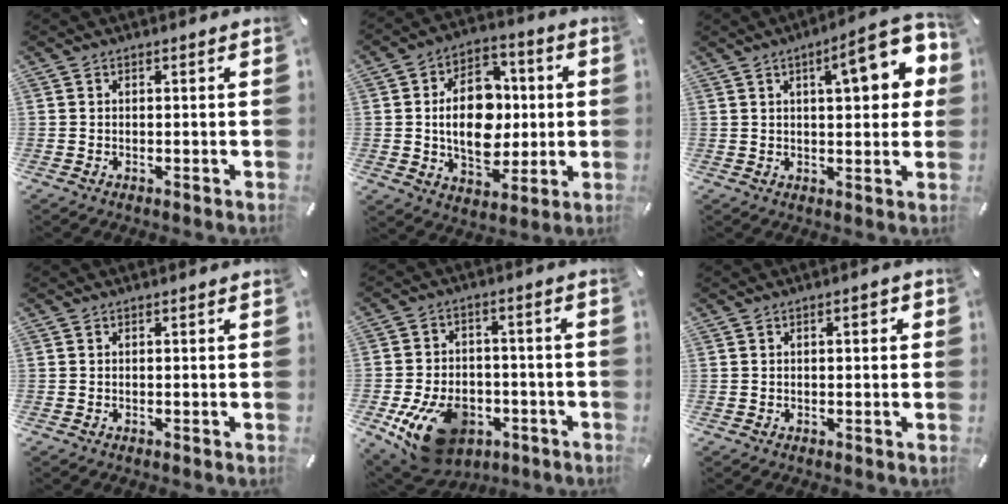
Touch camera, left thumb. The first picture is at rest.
{"total": 15.8, "force": [0.0, 11.6, 10.8], "torque": [-0.196, 0.008, -0.001]}
{"total": 13.7, "force": [5.2, 4.7, 11.7], "torque": [-0.149, -0.020, 0.078]}
{"total": 0.0}
{"total": 15.5, "force": [-7.1, 10.1, 9.3], "torque": [-0.168, 0.036, -0.114]}
{"total": 2.1, "force": [0.4, 0.9, 1.8], "torque": [-0.028, 0.005, 0.002]}